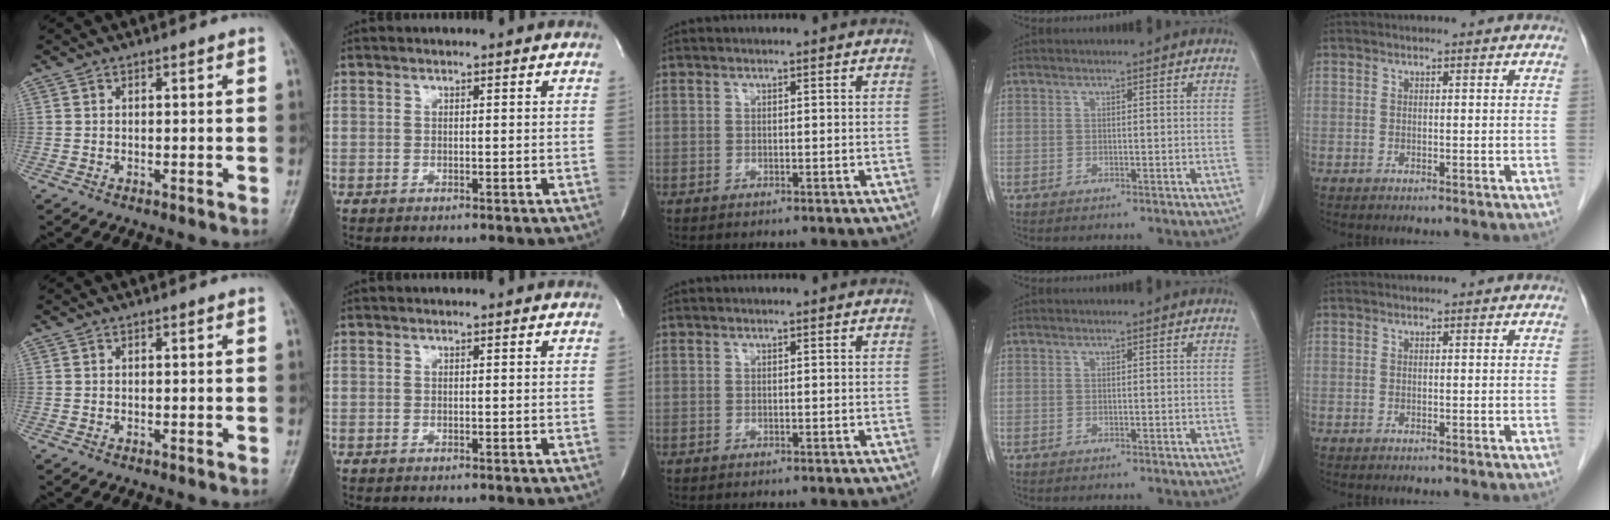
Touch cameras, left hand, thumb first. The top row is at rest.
{}